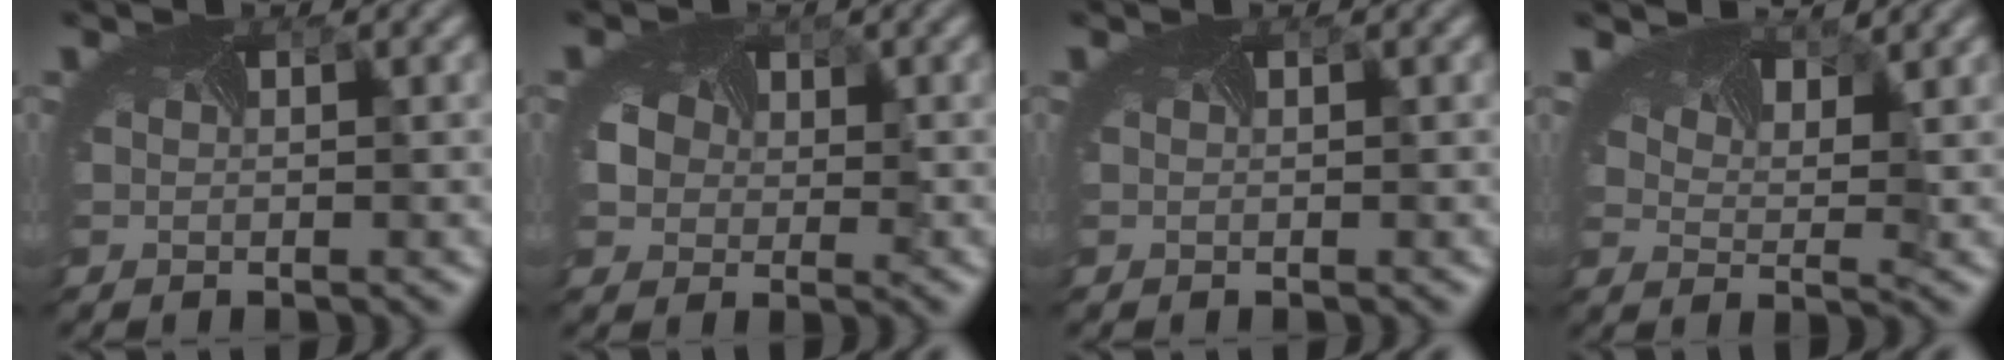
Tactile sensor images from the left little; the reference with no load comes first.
{"total": 2.2, "force": [0.6, 2.0, 0.7], "torque": [-0.041, -0.010, 0.026]}
{"total": 0.0}
{"total": 5.4, "force": [4.3, 1.7, 2.8], "torque": [-0.062, 0.009, 0.066]}